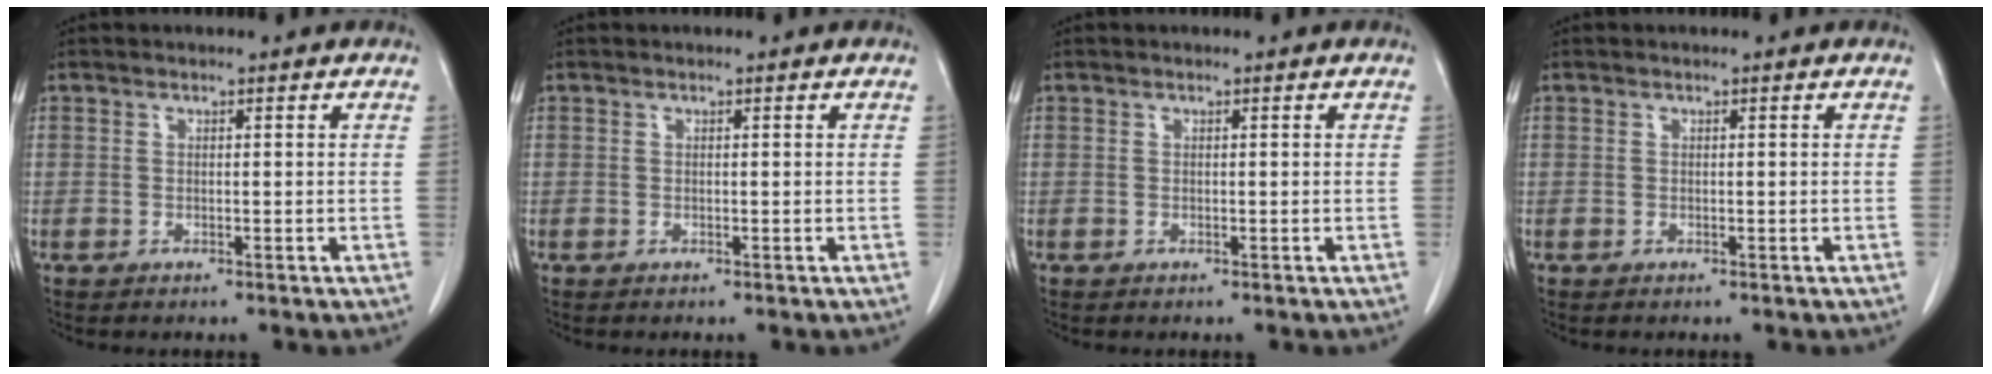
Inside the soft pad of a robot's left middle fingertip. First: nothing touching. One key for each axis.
{"total": 0.0}
{"total": 0.0}
{"total": 0.0}